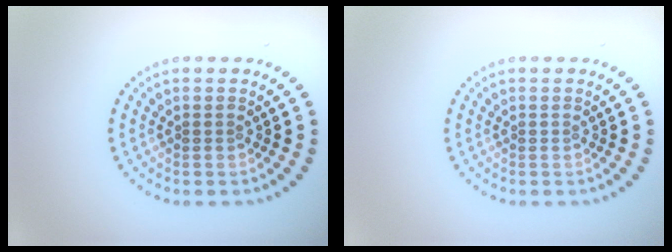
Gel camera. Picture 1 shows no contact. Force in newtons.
{"total": 0.0}